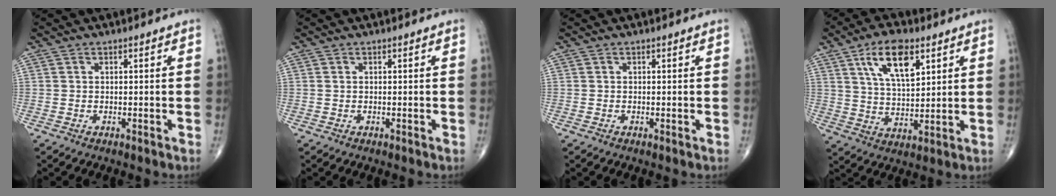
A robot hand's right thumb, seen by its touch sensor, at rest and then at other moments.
{"total": 0.0}
{"total": 0.0}
{"total": 11.5, "force": [5.4, 5.4, 8.6], "torque": [-0.137, -0.021, 0.104]}